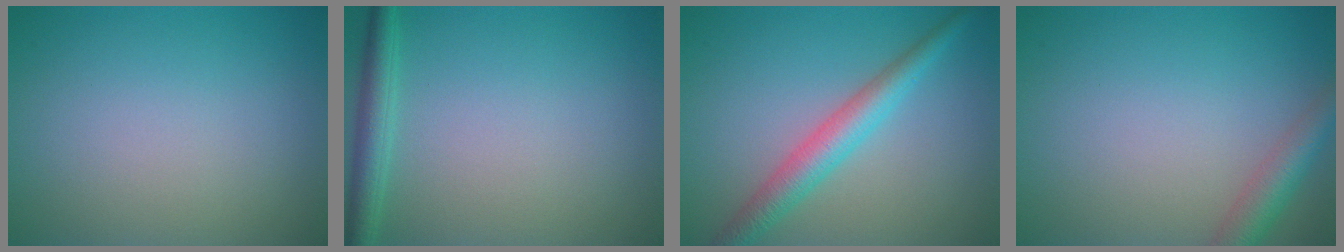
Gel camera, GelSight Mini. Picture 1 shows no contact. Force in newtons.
{"total": 2.5, "press": 2.5, "slide": 0.1}
{"total": 3.9, "press": 3.9, "slide": 0.1}
{"total": 3.0, "press": 3.0, "slide": 0.1}